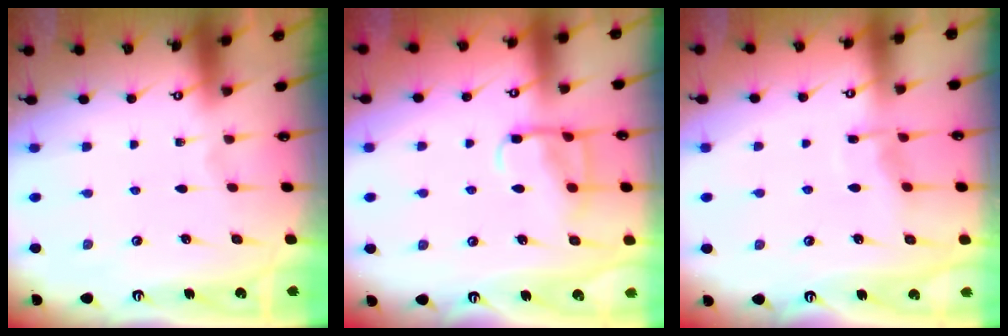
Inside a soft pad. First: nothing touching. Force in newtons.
{"total": 10.3, "press": 10.3, "slide": 0.9}
{"total": 5.6, "press": 5.6, "slide": 0.6}